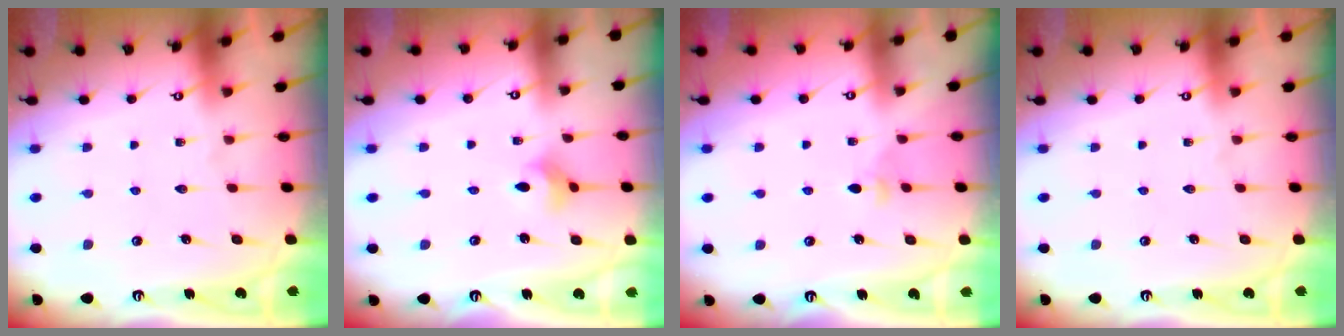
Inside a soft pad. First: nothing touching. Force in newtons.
{"total": 3.8, "press": 3.7, "slide": 0.4}
{"total": 2.8, "press": 2.7, "slide": 0.8}
{"total": 0.0}